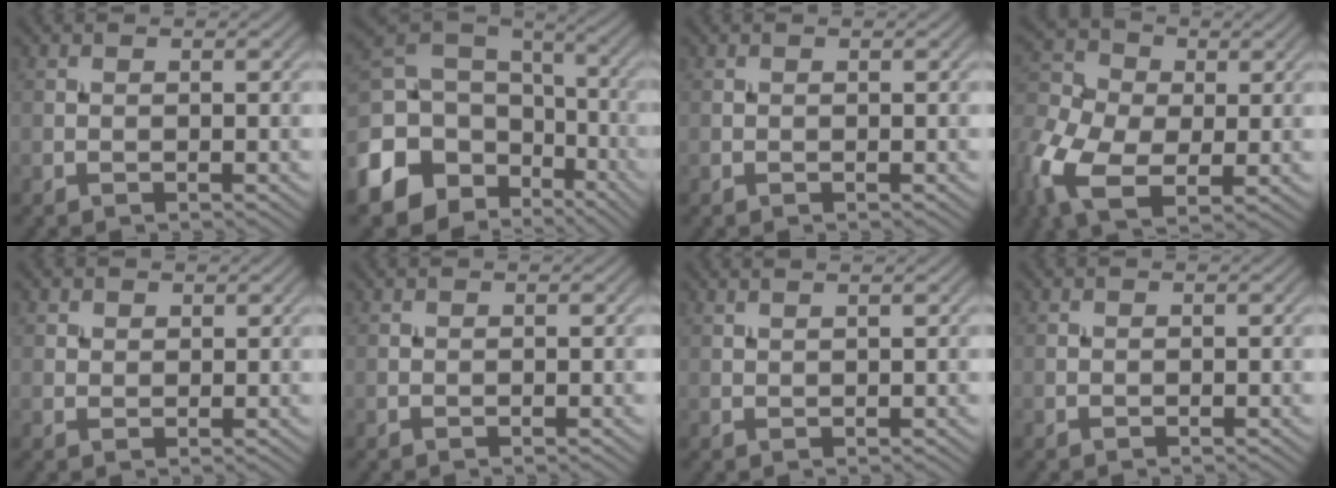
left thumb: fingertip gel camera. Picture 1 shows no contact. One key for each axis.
{"total": 15.9, "fx": -6.6, "fy": 12.1, "fz": 7.9, "tx": -0.231, "ty": -0.040, "tz": -0.113}
{"total": 0.0}
{"total": 12.6, "fx": -3.0, "fy": 8.1, "fz": 9.1, "tx": -0.248, "ty": -0.009, "tz": -0.068}
{"total": 1.6, "fx": 1.1, "fy": 1.1, "fz": 0.4, "tx": -0.010, "ty": 0.000, "tz": 0.024}
{"total": 0.0}
{"total": 1.8, "fx": 1.3, "fy": 0.4, "fz": 1.2, "tx": -0.015, "ty": 0.002, "tz": 0.011}
{"total": 0.0}